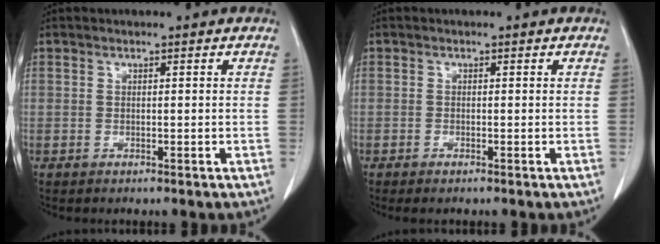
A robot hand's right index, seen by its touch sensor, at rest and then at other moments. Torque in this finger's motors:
{"motor_torque": [0.16, -0.12, -0.02, 0.02]}